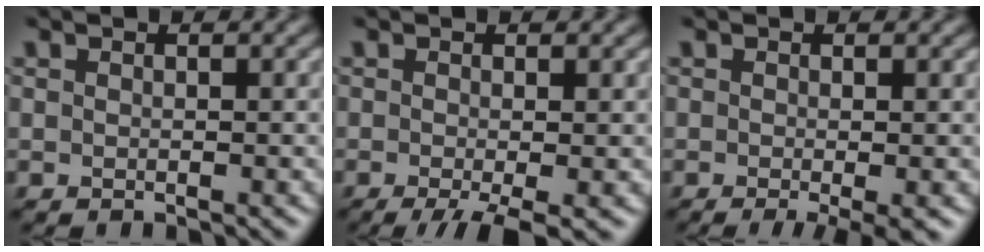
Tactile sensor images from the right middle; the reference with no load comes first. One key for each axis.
{"total": 3.5, "fx": -1.7, "fy": 0.7, "fz": 3.0, "tx": -0.051, "ty": -0.007, "tz": -0.030}
{"total": 3.0, "fx": -1.1, "fy": 0.5, "fz": 2.7, "tx": -0.040, "ty": -0.010, "tz": -0.018}